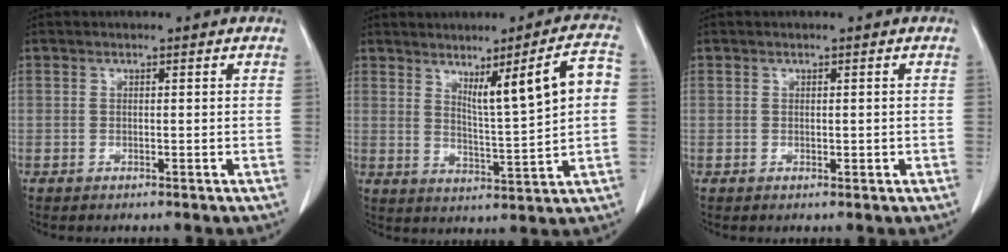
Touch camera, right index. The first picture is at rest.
{"total": 10.3, "force": [2.9, 0.0, 9.8], "torque": [-0.150, -0.001, 0.051]}
{"total": 0.8, "force": [0.1, 0.4, 0.7], "torque": [-0.005, -0.002, 0.002]}